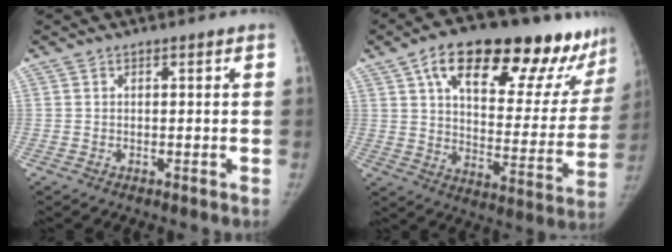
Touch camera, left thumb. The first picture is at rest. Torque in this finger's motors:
{"motor_torque": [2.48, 2.53, 1.32, -1.45, 0.42]}